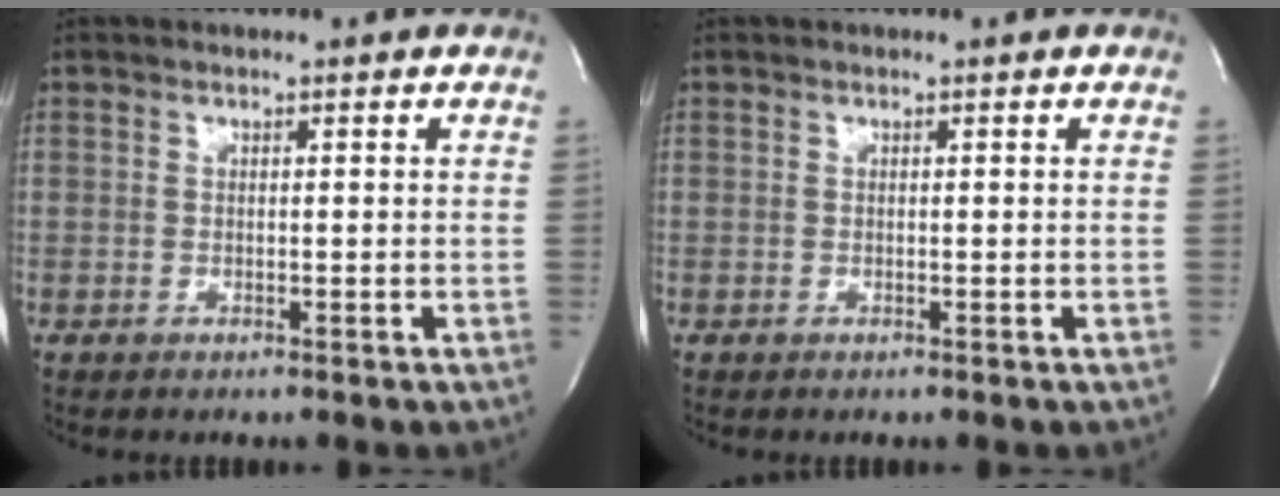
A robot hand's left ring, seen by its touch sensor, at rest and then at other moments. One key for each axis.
{"total": 0.0}